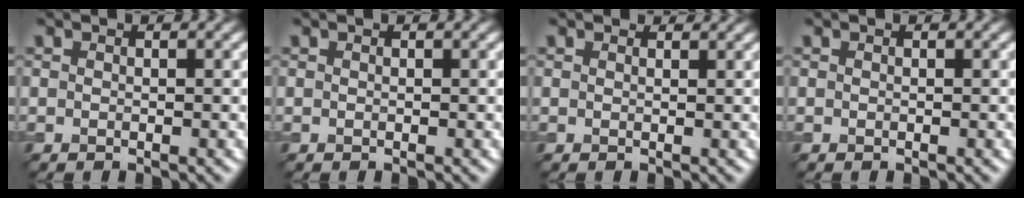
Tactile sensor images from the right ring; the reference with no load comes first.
{"total": 0.0}
{"total": 1.3, "force": [1.2, 0.2, 0.2], "torque": [-0.010, -0.005, 0.012]}
{"total": 0.0}